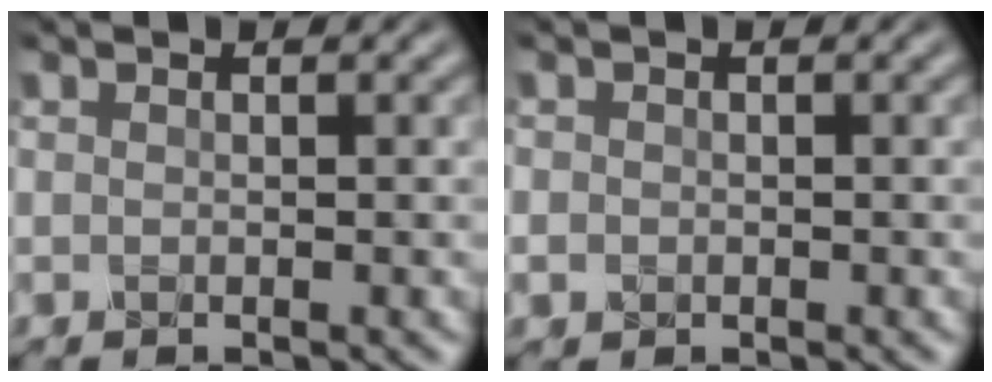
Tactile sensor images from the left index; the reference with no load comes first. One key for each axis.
{"total": 1.2, "fx": -0.3, "fy": 1.1, "fz": 0.3, "tx": -0.002, "ty": -0.007, "tz": -0.007}